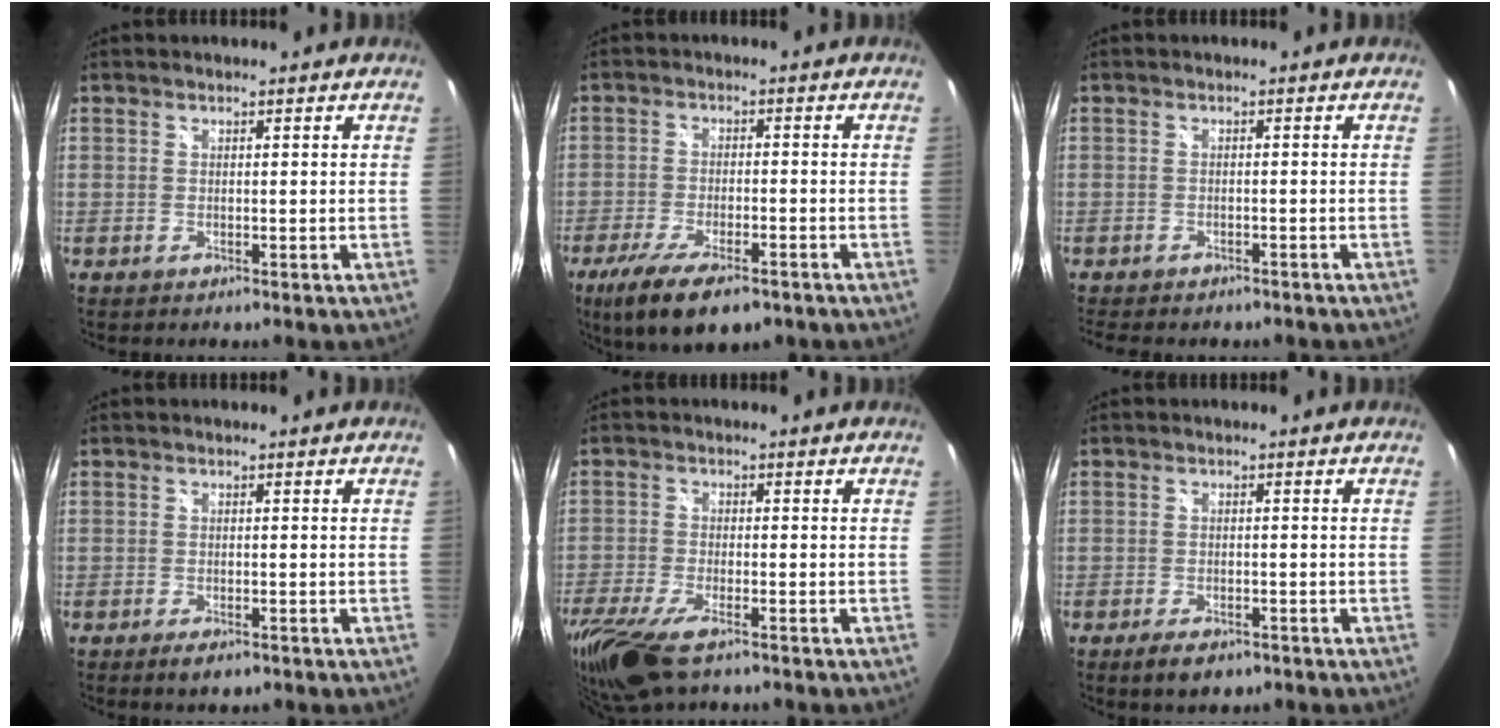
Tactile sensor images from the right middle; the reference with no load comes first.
{"total": 12.4, "force": [-8.3, 4.0, 8.3], "torque": [-0.179, -0.042, -0.139]}
{"total": 6.0, "force": [-5.0, 2.1, 2.4], "torque": [-0.056, -0.021, -0.071]}
{"total": 2.8, "force": [-1.8, 1.1, 1.8], "torque": [-0.036, -0.011, -0.029]}
{"total": 14.0, "force": [-9.4, 5.0, 9.1], "torque": [-0.220, -0.059, -0.173]}
{"total": 4.6, "force": [-3.0, 2.1, 2.7], "torque": [-0.060, -0.015, -0.049]}